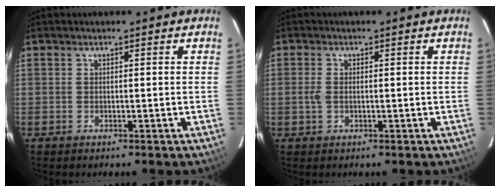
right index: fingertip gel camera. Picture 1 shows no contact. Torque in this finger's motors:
{"motor_torque": [-0.05, 0.00, -0.08, 0.00]}